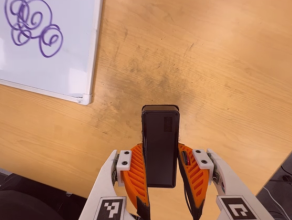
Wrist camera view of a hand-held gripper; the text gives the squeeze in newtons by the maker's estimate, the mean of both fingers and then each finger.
{"total": 5.5, "left": 3.8, "right": 7.2}